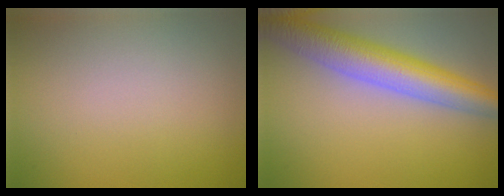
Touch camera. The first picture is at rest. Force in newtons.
{"total": 7.5, "press": 7.4, "slide": 0.4}